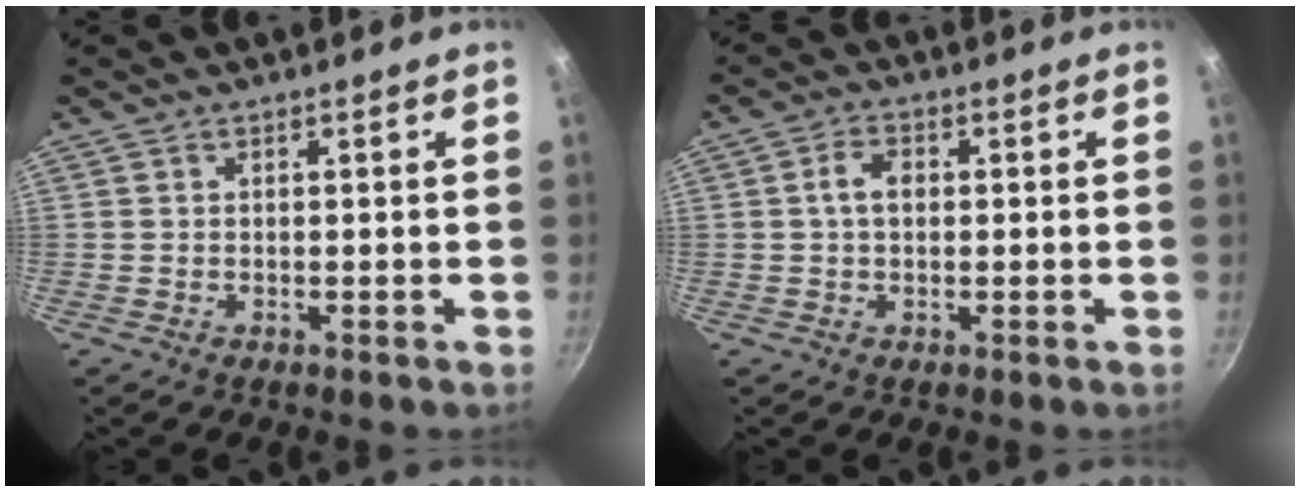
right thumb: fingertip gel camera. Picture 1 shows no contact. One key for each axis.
{"total": 3.7, "fx": 0.3, "fy": 2.5, "fz": 2.7, "tx": -0.042, "ty": 0.011, "tz": 0.000}